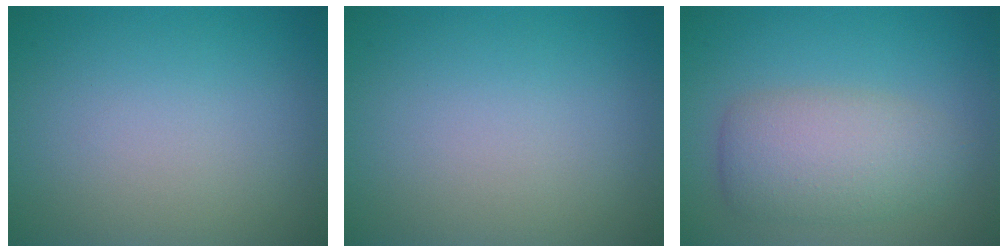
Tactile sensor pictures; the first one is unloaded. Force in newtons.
{"total": 0.0}
{"total": 5.1, "press": 5.0, "slide": 0.5}